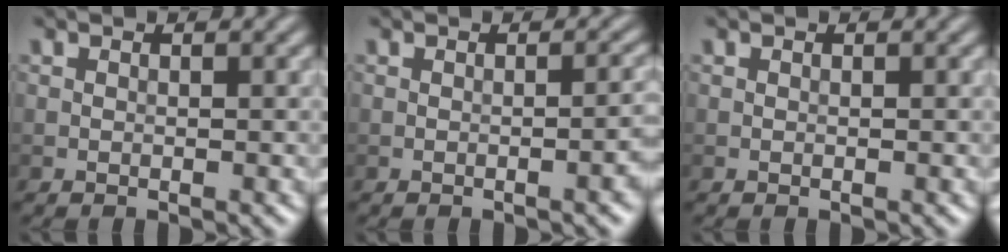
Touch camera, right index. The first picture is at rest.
{"total": 2.8, "force": [-0.6, 0.9, 2.5], "torque": [-0.021, 0.004, -0.008]}
{"total": 0.0}